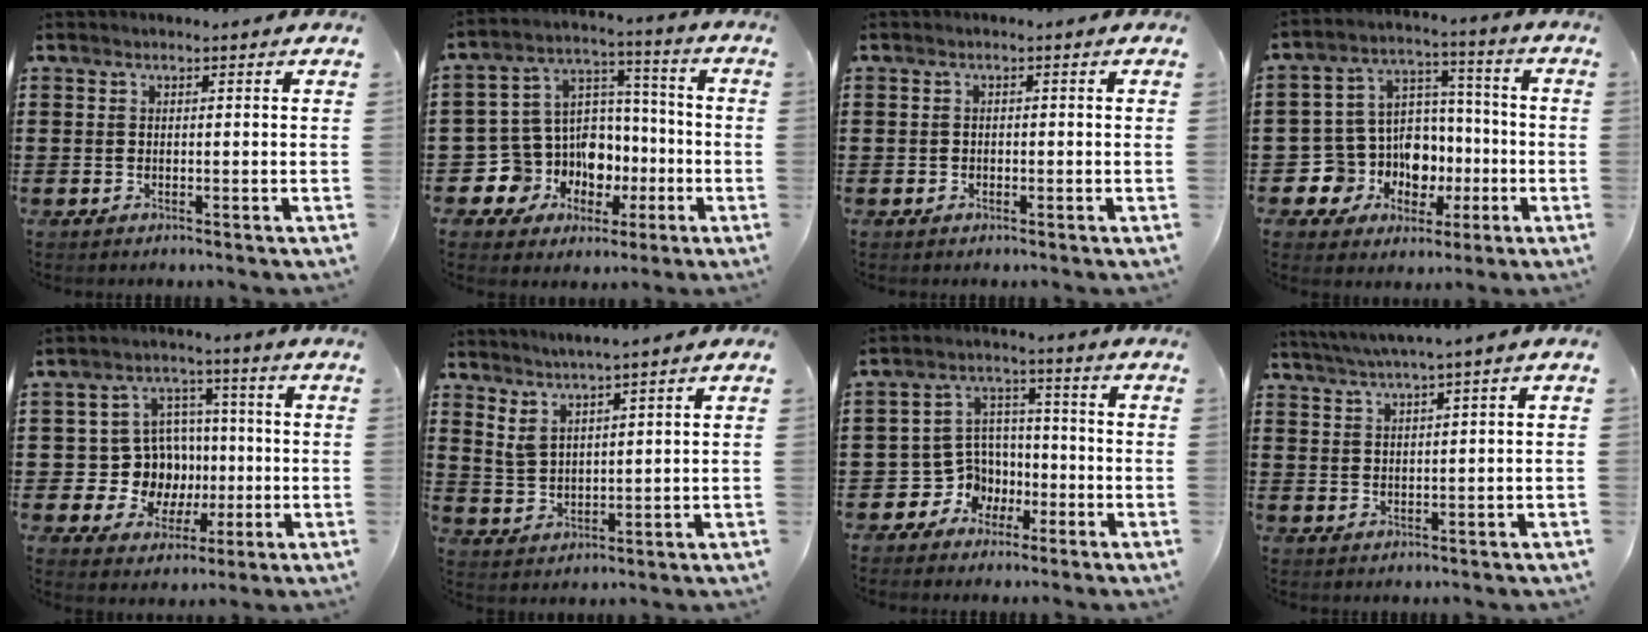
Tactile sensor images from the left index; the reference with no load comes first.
{"total": 10.7, "force": [-3.6, 9.5, 3.3], "torque": [-0.113, -0.002, -0.054]}
{"total": 0.6, "force": [-0.3, 0.6, 0.0], "torque": [-0.004, 0.003, -0.007]}
{"total": 10.0, "force": [-2.3, 9.1, 3.6], "torque": [-0.116, -0.001, -0.030]}
{"total": 9.5, "force": [-0.3, 8.9, 3.1], "torque": [-0.083, 0.013, 0.006]}
{"total": 3.4, "force": [2.8, 0.5, 1.8], "torque": [-0.045, -0.009, 0.051]}
{"total": 6.5, "force": [-2.3, 5.9, 1.5], "torque": [-0.060, 0.004, -0.044]}
{"total": 2.6, "force": [1.7, -0.6, 1.9], "torque": [-0.038, -0.003, 0.030]}